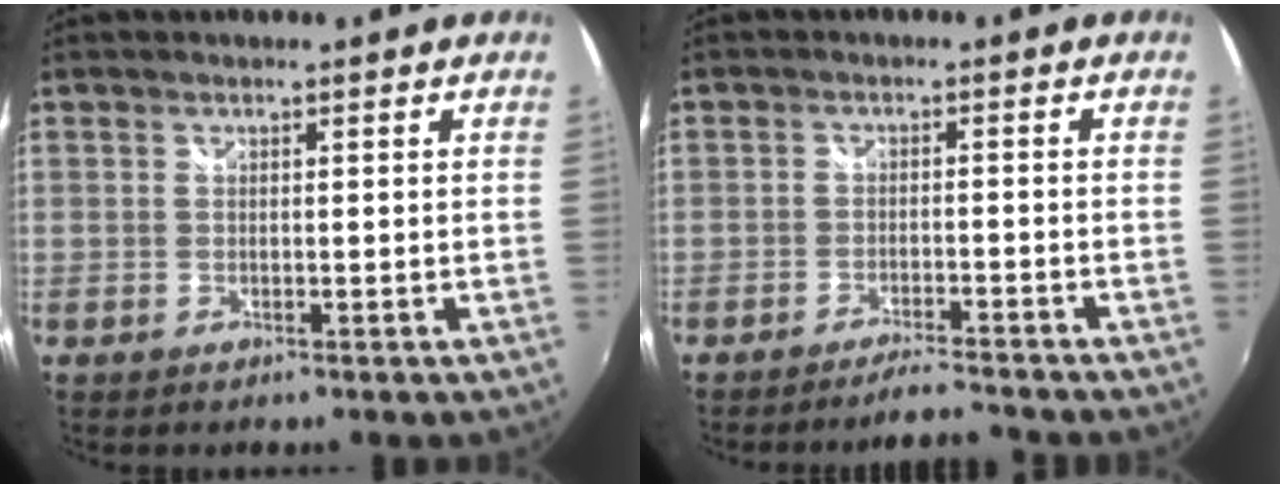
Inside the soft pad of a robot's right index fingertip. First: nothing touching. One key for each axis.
{"total": 5.4, "fx": -5.2, "fy": -0.2, "fz": 1.5, "tx": -0.041, "ty": -0.007, "tz": -0.081}